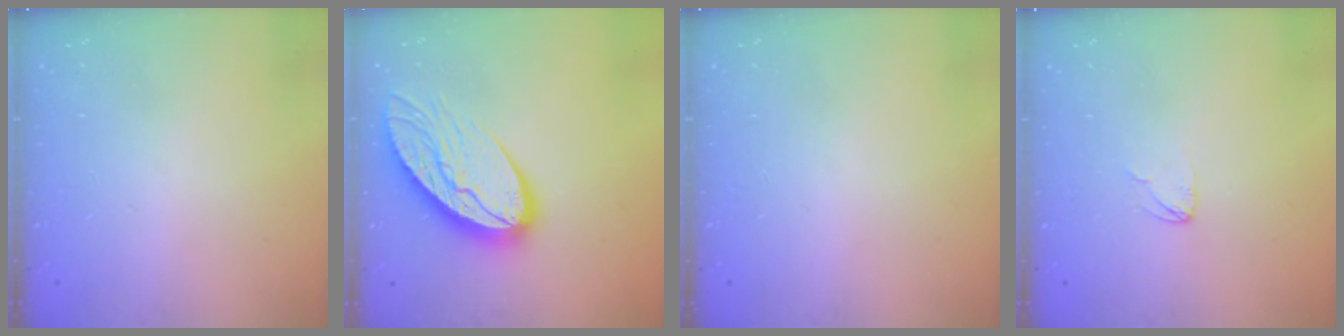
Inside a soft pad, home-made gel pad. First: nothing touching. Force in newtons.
{"total": 14.9, "press": 14.8, "slide": 1.8}
{"total": 0.0}
{"total": 2.3, "press": 2.3, "slide": 0.1}